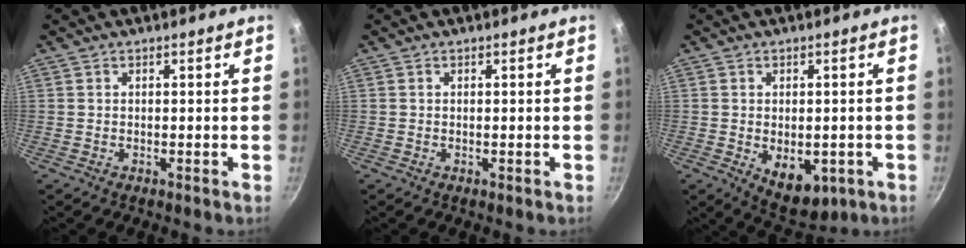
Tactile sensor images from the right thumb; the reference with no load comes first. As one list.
[{"total": 0.0}, {"total": 8.4, "force": [-1.9, 5.2, 6.3], "torque": [-0.064, -0.006, -0.010]}]